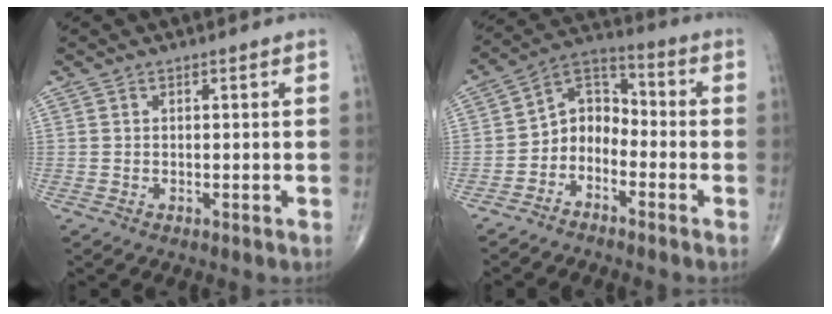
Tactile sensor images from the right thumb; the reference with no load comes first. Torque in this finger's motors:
{"motor_torque": [-0.02, 0.24, 0.42, -0.10, 0.13]}